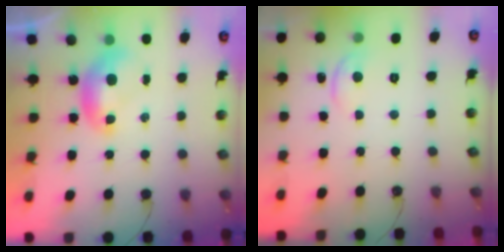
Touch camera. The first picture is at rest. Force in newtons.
{"total": 1.5, "press": 1.3, "slide": 0.7}